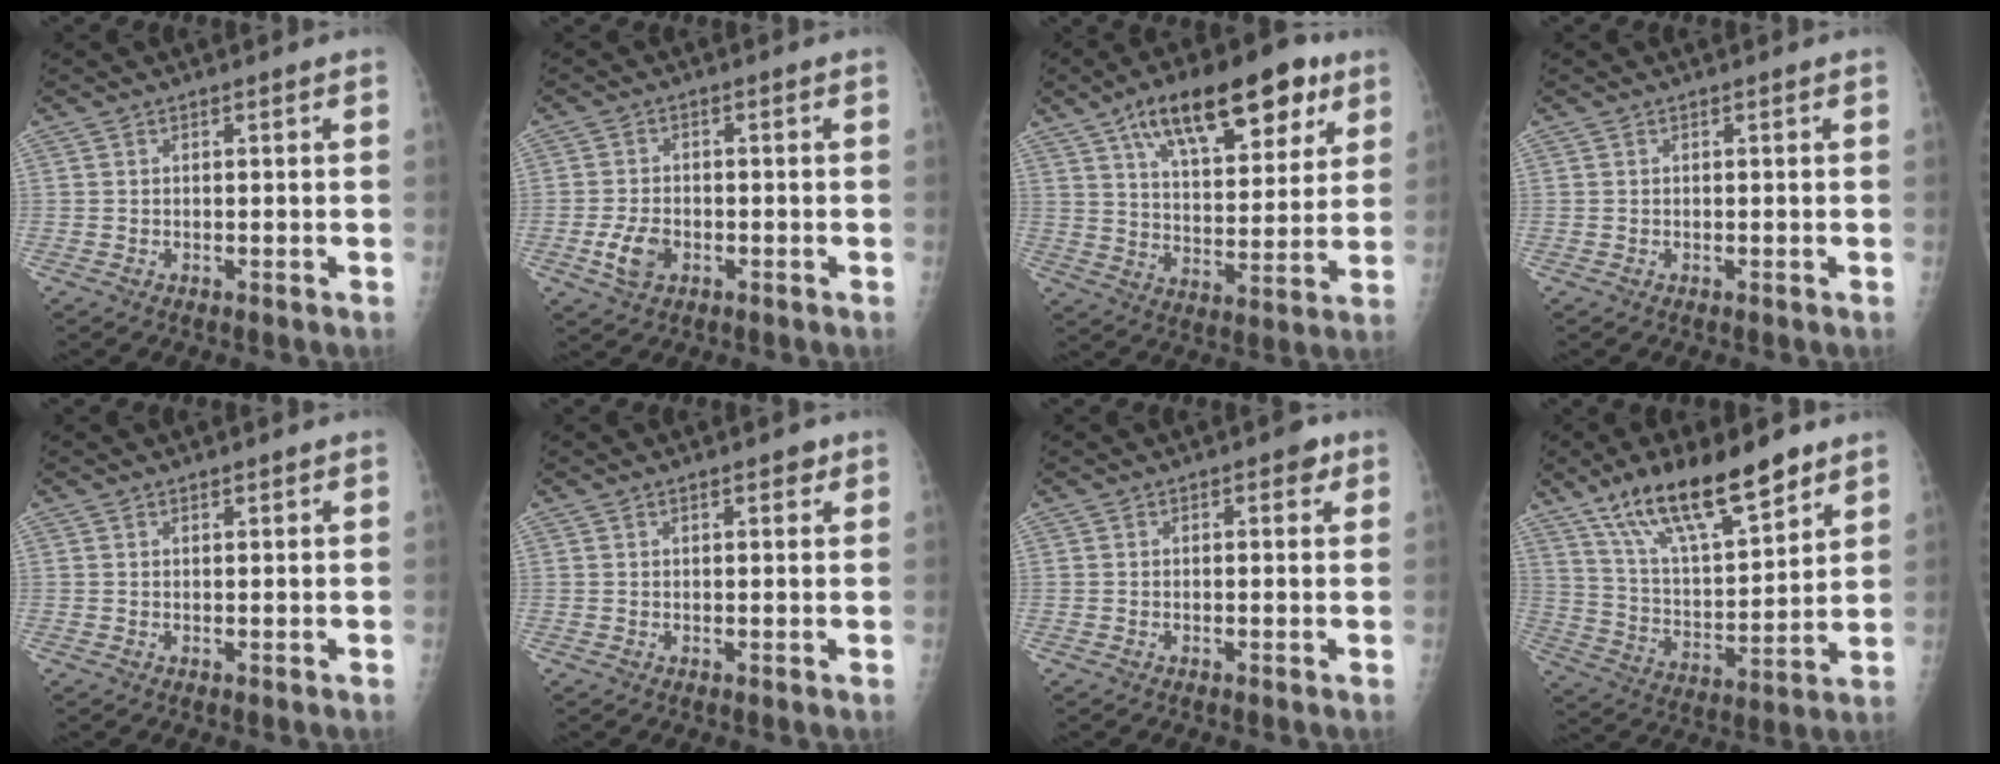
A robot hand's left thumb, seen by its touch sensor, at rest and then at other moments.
{"total": 4.9, "force": [-1.6, 3.2, 3.3], "torque": [-0.063, 0.003, -0.029]}
{"total": 21.2, "force": [11.5, 9.3, 15.2], "torque": [-0.197, -0.022, 0.186]}
{"total": 0.0}
{"total": 0.7, "force": [0.7, 0.3, 0.2], "torque": [-0.004, -0.005, 0.011]}
{"total": 2.1, "force": [1.4, 1.0, 1.3], "torque": [-0.008, -0.005, 0.016]}
{"total": 2.0, "force": [1.0, 1.2, 1.3], "torque": [-0.001, 0.000, 0.007]}
{"total": 19.6, "force": [13.2, 6.4, 13.1], "torque": [-0.197, -0.057, 0.240]}